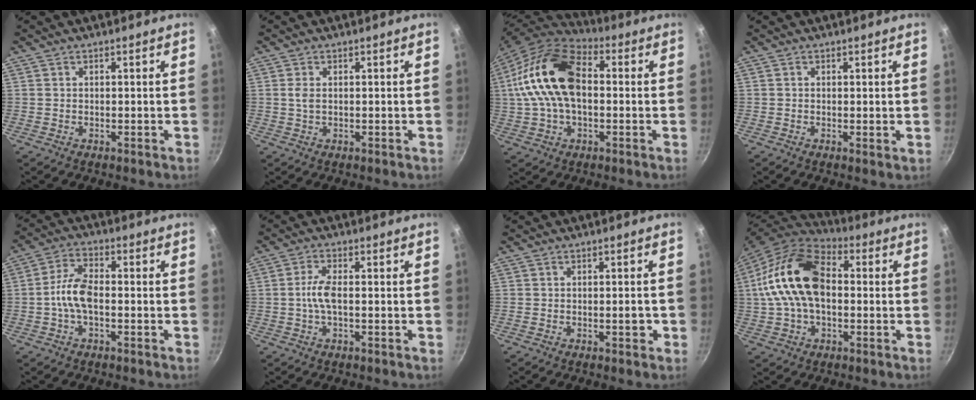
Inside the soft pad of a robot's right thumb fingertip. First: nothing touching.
{"total": 1.7, "force": [0.2, 0.9, 1.4], "torque": [-0.027, 0.000, 0.004]}
{"total": 18.4, "force": [1.4, 11.4, 14.4], "torque": [-0.264, 0.030, 0.010]}
{"total": 0.6, "force": [0.2, 0.2, 0.5], "torque": [-0.007, -0.006, -0.001]}
{"total": 6.9, "force": [-1.4, 3.4, 5.8], "torque": [-0.114, 0.026, -0.036]}
{"total": 4.2, "force": [-0.6, 1.3, 3.9], "torque": [-0.090, 0.011, -0.016]}
{"total": 1.9, "force": [-0.7, 0.9, 1.5], "torque": [-0.012, 0.007, -0.012]}
{"total": 17.7, "force": [0.7, 11.2, 13.7], "torque": [-0.242, 0.031, -0.003]}